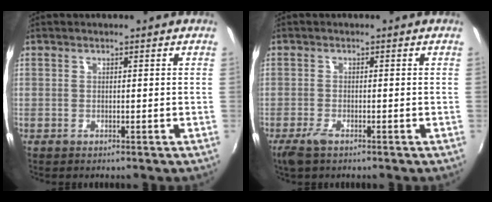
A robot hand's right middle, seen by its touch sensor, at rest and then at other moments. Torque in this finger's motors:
{"motor_torque": [0.40, -0.33, 0.05, 0.05]}